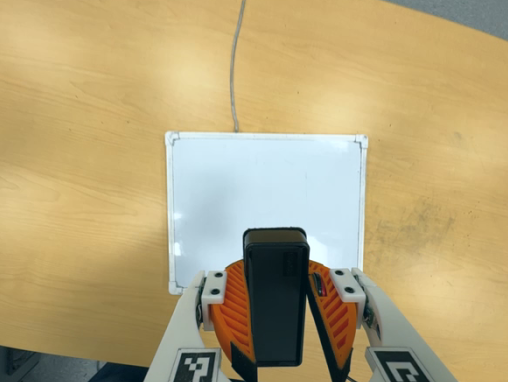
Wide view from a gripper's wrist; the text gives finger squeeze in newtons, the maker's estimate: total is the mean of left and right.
{"total": 9.0, "left": 8.6, "right": 9.3}